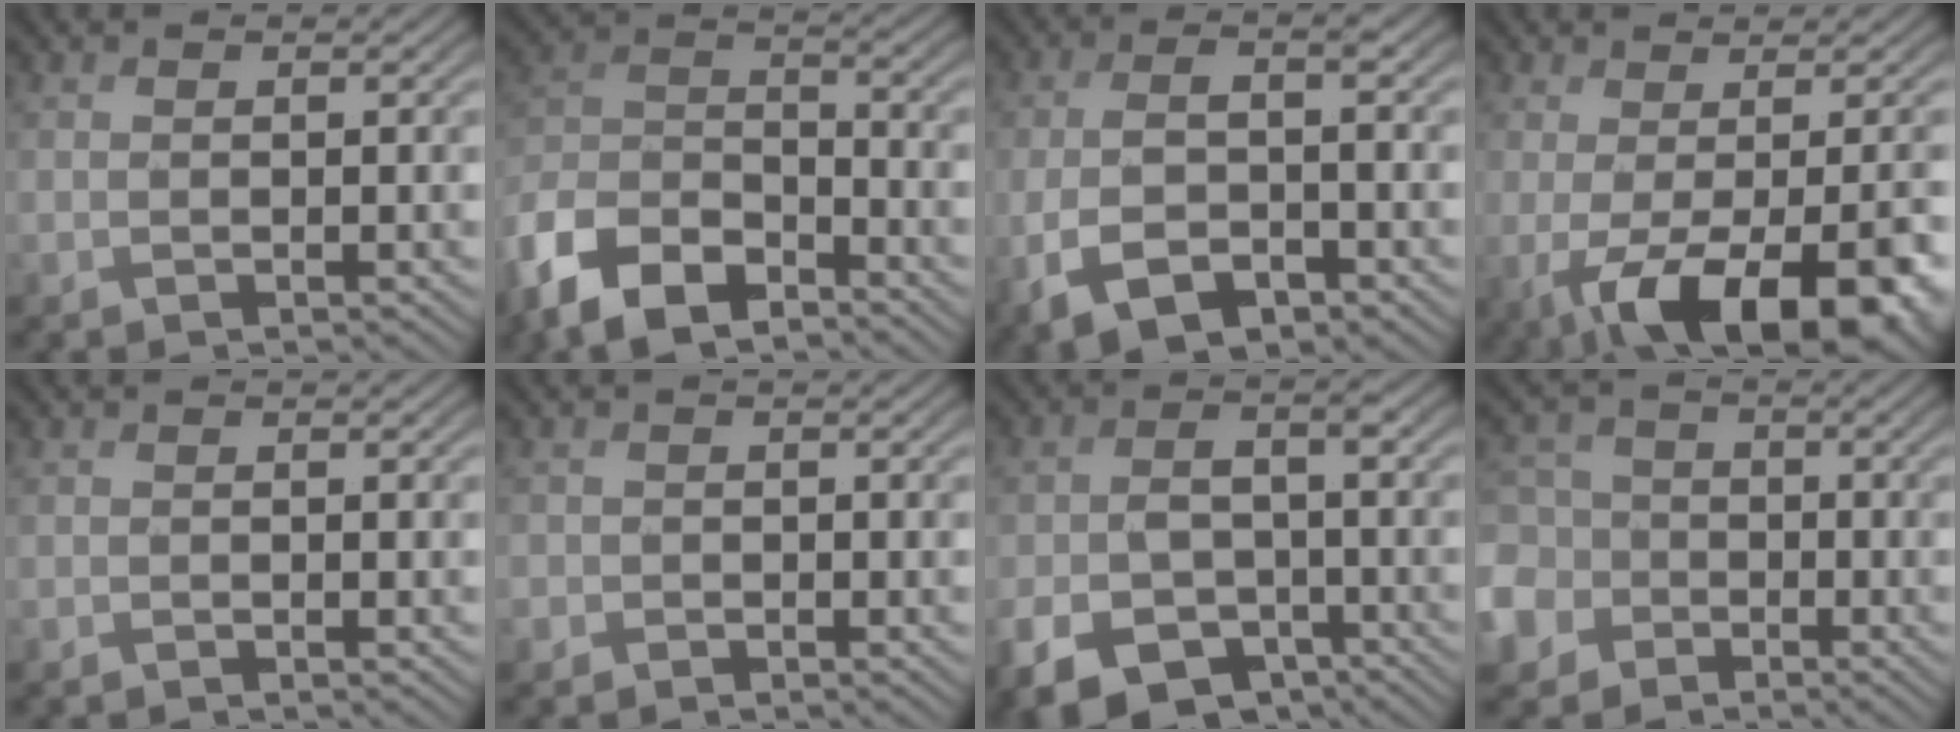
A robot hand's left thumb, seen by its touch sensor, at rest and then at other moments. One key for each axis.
{"total": 12.2, "fx": -8.9, "fy": 5.3, "fz": 6.5, "tx": -0.141, "ty": -0.012, "tz": -0.190}
{"total": 8.2, "fx": -2.7, "fy": 3.9, "fz": 6.7, "tx": -0.146, "ty": -0.017, "tz": -0.047}
{"total": 14.5, "fx": -4.5, "fy": 5.8, "fz": 12.5, "tx": -0.169, "ty": -0.032, "tz": -0.041}
{"total": 0.0}
{"total": 1.3, "fx": -0.5, "fy": 1.2, "fz": 0.0, "tx": 0.005, "ty": -0.004, "tz": -0.016}
{"total": 9.4, "fx": -4.4, "fy": 6.2, "fz": 5.5, "tx": -0.115, "ty": -0.030, "tz": -0.075}
{"total": 9.5, "fx": -3.9, "fy": 8.0, "fz": 3.1, "tx": -0.115, "ty": -0.026, "tz": -0.104}